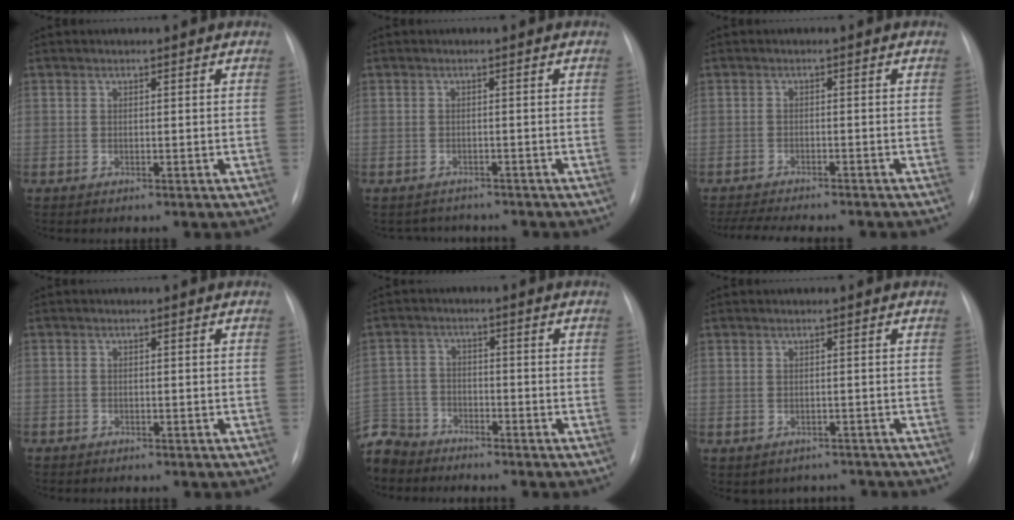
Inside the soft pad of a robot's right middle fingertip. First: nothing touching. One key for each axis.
{"total": 3.4, "fx": -3.0, "fy": 1.5, "fz": -0.3, "tx": 0.002, "ty": 0.009, "tz": -0.040}
{"total": 12.2, "fx": -10.8, "fy": 2.1, "fz": 5.3, "tx": -0.079, "ty": -0.010, "tz": -0.143}
{"total": 2.5, "fx": -2.0, "fy": 1.2, "fz": 0.9, "tx": -0.013, "ty": 0.002, "tz": -0.018}
{"total": 10.0, "fx": -8.5, "fy": 5.0, "fz": 1.1, "tx": -0.040, "ty": 0.004, "tz": -0.162}
{"total": 4.6, "fx": -3.9, "fy": 2.5, "fz": 0.2, "tx": 0.006, "ty": 0.019, "tz": -0.044}